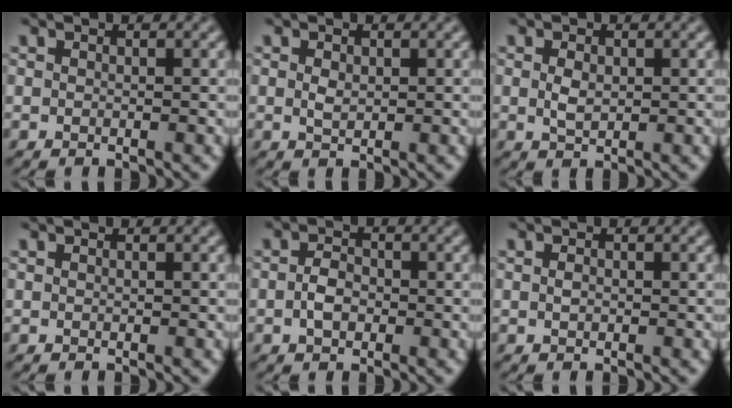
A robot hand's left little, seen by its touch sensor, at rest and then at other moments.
{"total": 0.7, "force": [0.1, 0.4, 0.6], "torque": [-0.015, 0.003, -0.001]}
{"total": 1.0, "force": [0.0, 0.6, 0.9], "torque": [-0.021, 0.003, -0.002]}
{"total": 0.0}
{"total": 1.7, "force": [-0.8, 1.1, 1.1], "torque": [-0.017, 0.005, -0.022]}
{"total": 0.7, "force": [0.1, 0.5, 0.5], "torque": [-0.014, 0.008, 0.002]}